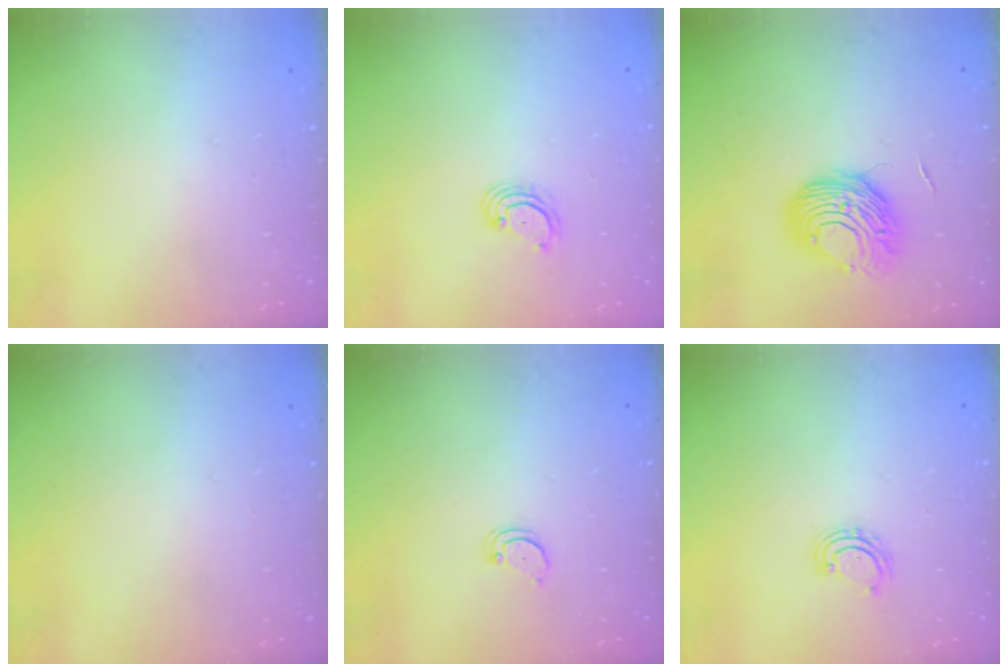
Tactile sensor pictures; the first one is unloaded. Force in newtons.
{"total": 3.0, "press": 3.0, "slide": 0.2}
{"total": 9.6, "press": 9.5, "slide": 0.7}
{"total": 0.0}
{"total": 2.5, "press": 2.5, "slide": 0.2}
{"total": 3.3, "press": 3.3, "slide": 0.3}